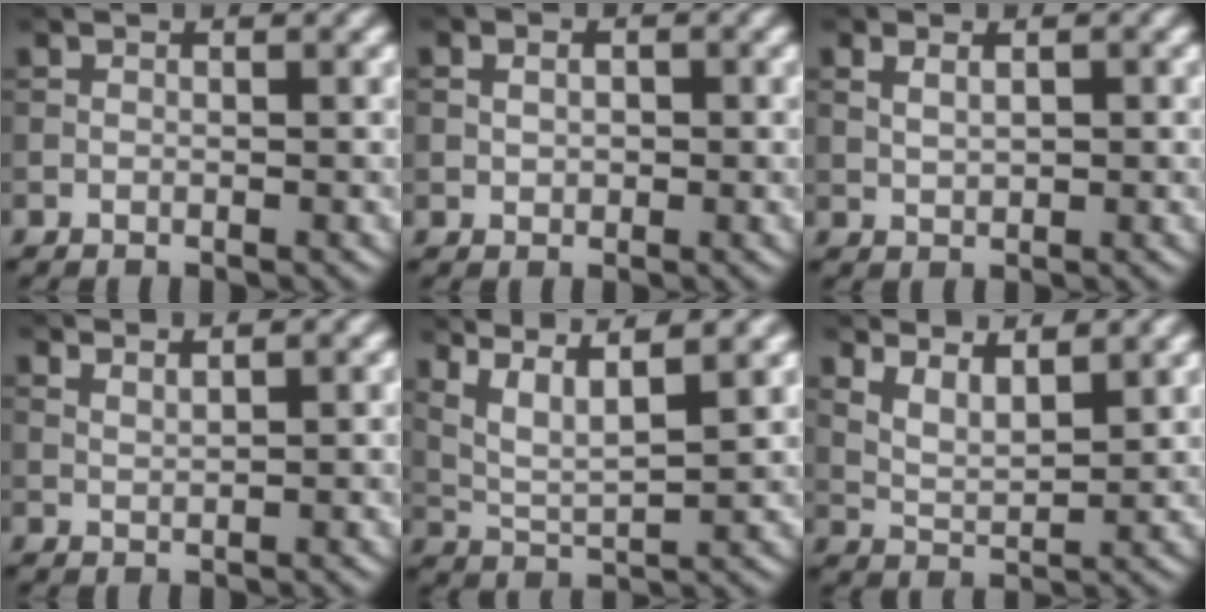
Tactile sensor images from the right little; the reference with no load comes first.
{"total": 2.0, "force": [0.4, 1.6, 1.2], "torque": [-0.020, 0.008, 0.000]}
{"total": 1.7, "force": [0.6, 0.9, 1.3], "torque": [-0.028, -0.002, 0.016]}
{"total": 1.5, "force": [1.3, 0.3, 0.7], "torque": [-0.011, -0.002, 0.022]}
{"total": 8.1, "force": [5.8, 2.1, 5.2], "torque": [-0.102, 0.025, 0.082]}
{"total": 3.9, "force": [3.1, 1.1, 2.1], "torque": [-0.051, -0.003, 0.060]}